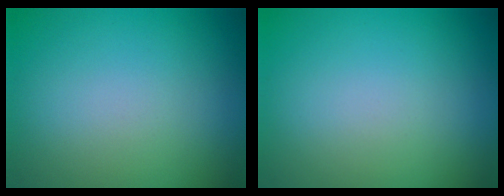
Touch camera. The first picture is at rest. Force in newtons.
{"total": 0.0}